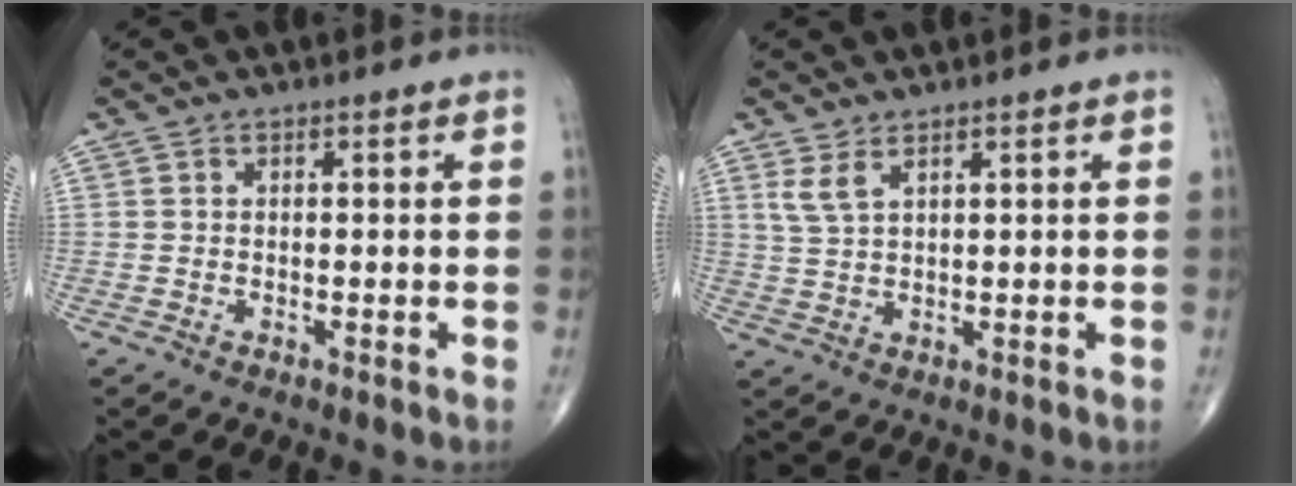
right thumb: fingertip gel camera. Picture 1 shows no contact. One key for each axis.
{"total": 3.3, "fx": 2.0, "fy": 1.1, "fz": 2.3, "tx": -0.054, "ty": -0.005, "tz": 0.049}